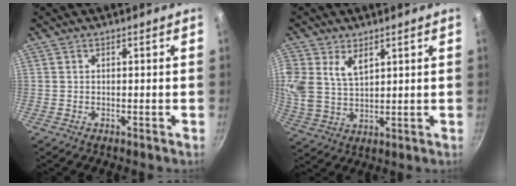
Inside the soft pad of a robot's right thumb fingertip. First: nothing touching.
{"total": 10.1, "force": [4.5, 6.5, 6.3], "torque": [-0.136, -0.012, 0.095]}